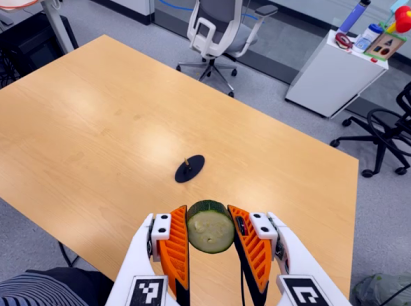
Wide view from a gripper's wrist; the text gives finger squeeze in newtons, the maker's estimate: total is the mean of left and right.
{"total": 10.4, "left": 9.9, "right": 10.9}